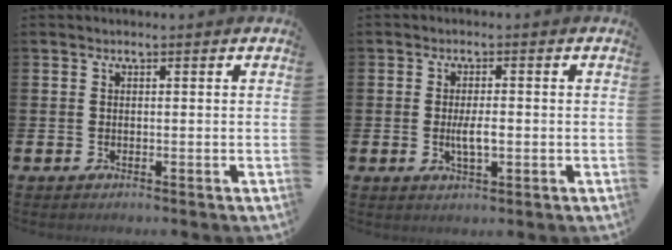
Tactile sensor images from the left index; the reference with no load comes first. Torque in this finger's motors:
{"motor_torque": [0.06, 0.05, 0.41, 0.06]}